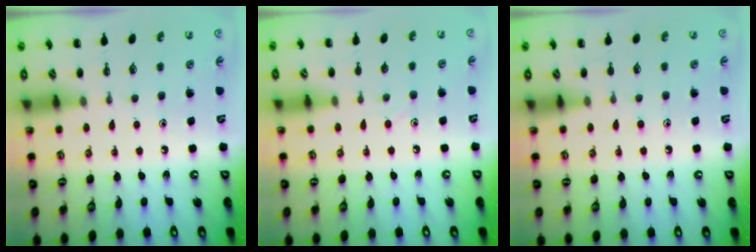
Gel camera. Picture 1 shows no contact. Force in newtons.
{"total": 2.3, "press": 2.2, "slide": 0.9}
{"total": 4.7, "press": 4.5, "slide": 1.4}